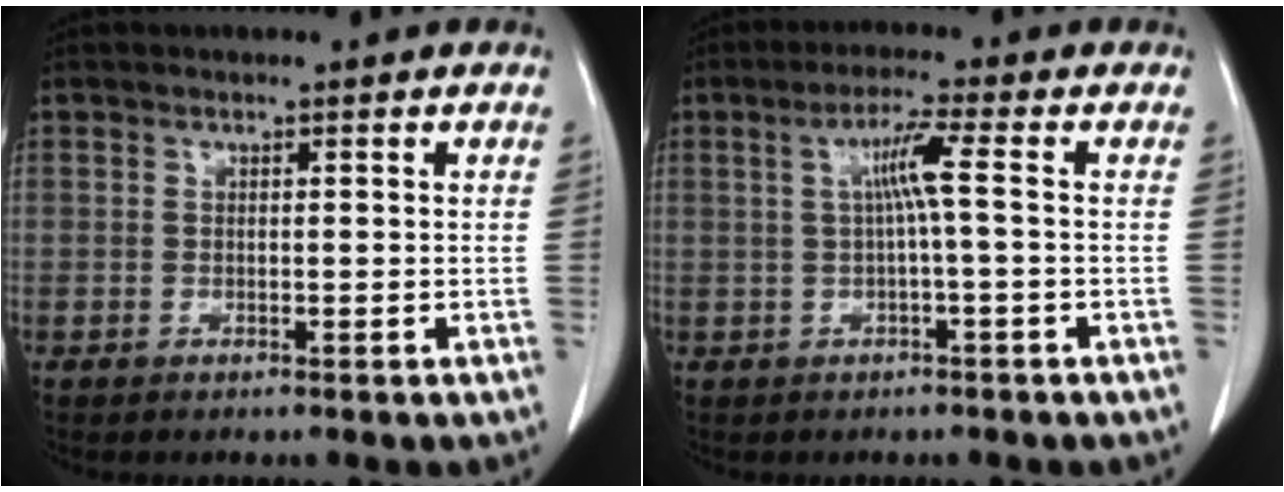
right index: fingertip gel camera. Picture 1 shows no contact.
{"total": 4.5, "force": [0.4, -0.6, 4.4], "torque": [-0.082, 0.011, 0.009]}